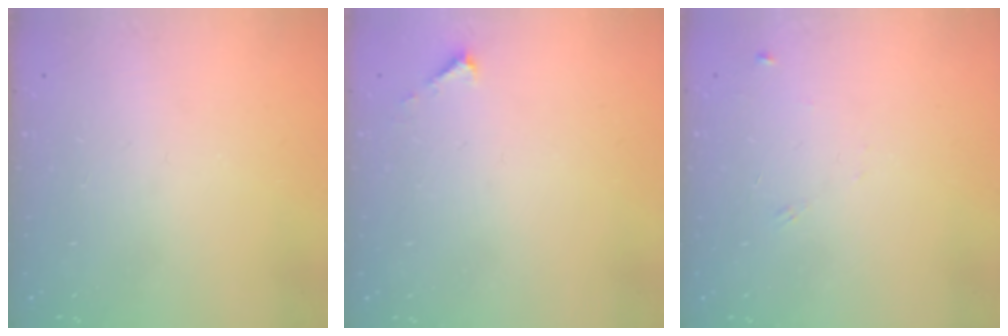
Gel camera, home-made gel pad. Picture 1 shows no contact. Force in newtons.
{"total": 2.1, "press": 2.1, "slide": 0.2}
{"total": 5.7, "press": 5.6, "slide": 0.7}